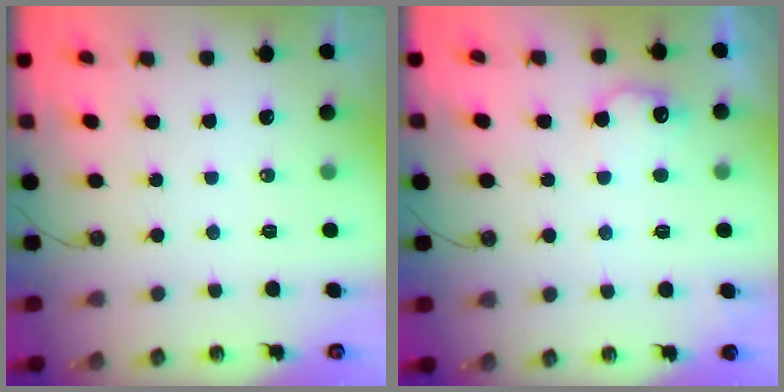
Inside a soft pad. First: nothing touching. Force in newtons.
{"total": 9.3, "press": 9.3, "slide": 0.4}